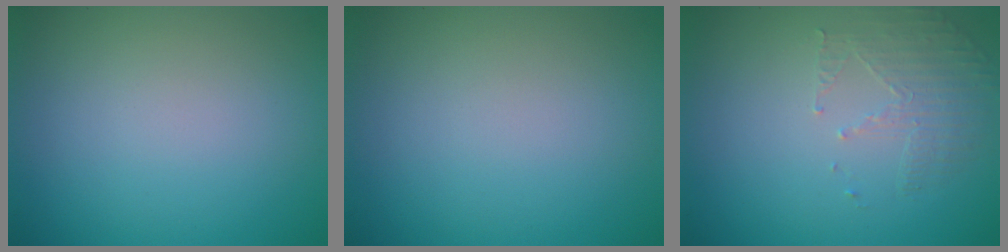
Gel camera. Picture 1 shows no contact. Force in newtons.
{"total": 0.0}
{"total": 1.7, "press": 0.9, "slide": 1.4}